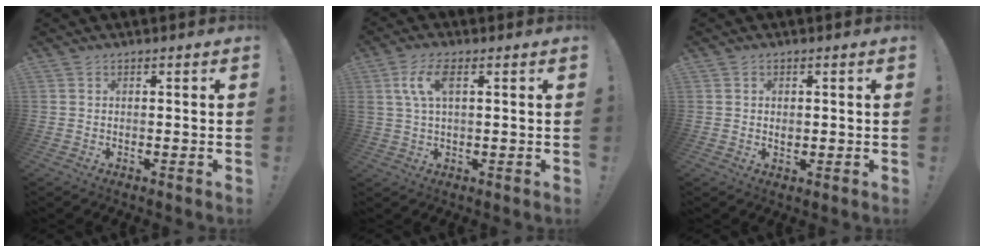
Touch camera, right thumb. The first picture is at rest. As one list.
[{"total": 7.2, "force": [2.3, 3.1, 6.1], "torque": [-0.117, 0.002, 0.039]}, {"total": 1.3, "force": [0.1, 1.2, 0.6], "torque": [-0.002, 0.000, -0.001]}]